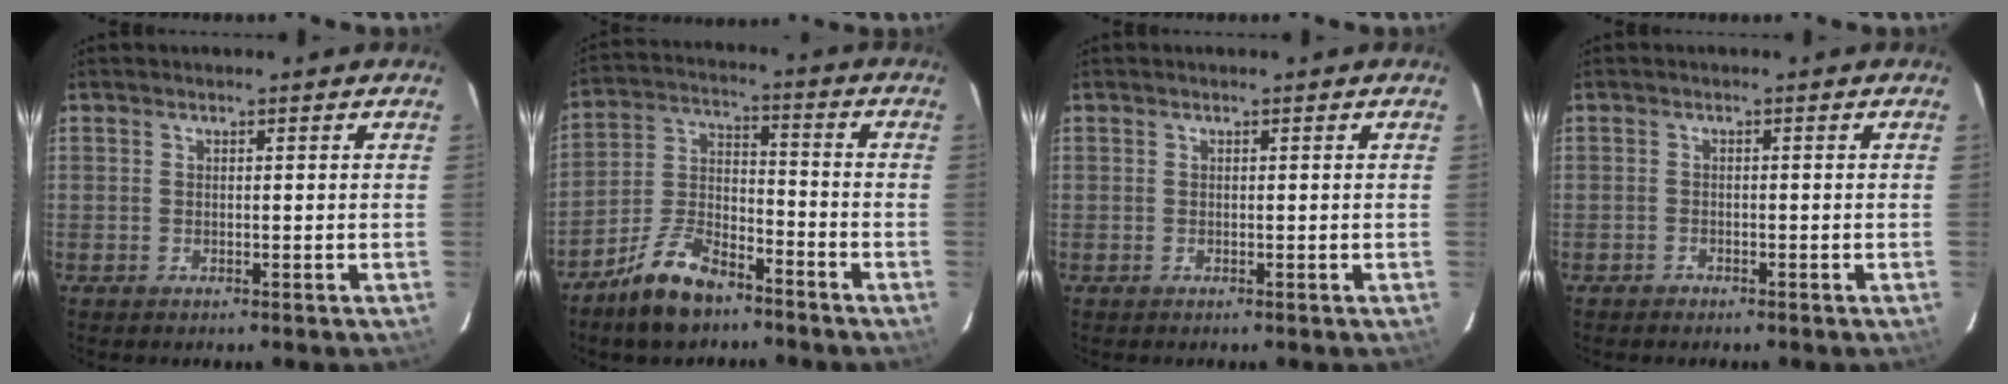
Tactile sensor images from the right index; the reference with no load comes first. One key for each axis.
{"total": 11.5, "fx": -8.3, "fy": 4.9, "fz": 6.2, "tx": -0.136, "ty": 0.014, "tz": -0.156}
{"total": 0.0}
{"total": 1.1, "fx": -1.0, "fy": 0.6, "fz": 0.0, "tx": -0.004, "ty": 0.004, "tz": -0.017}